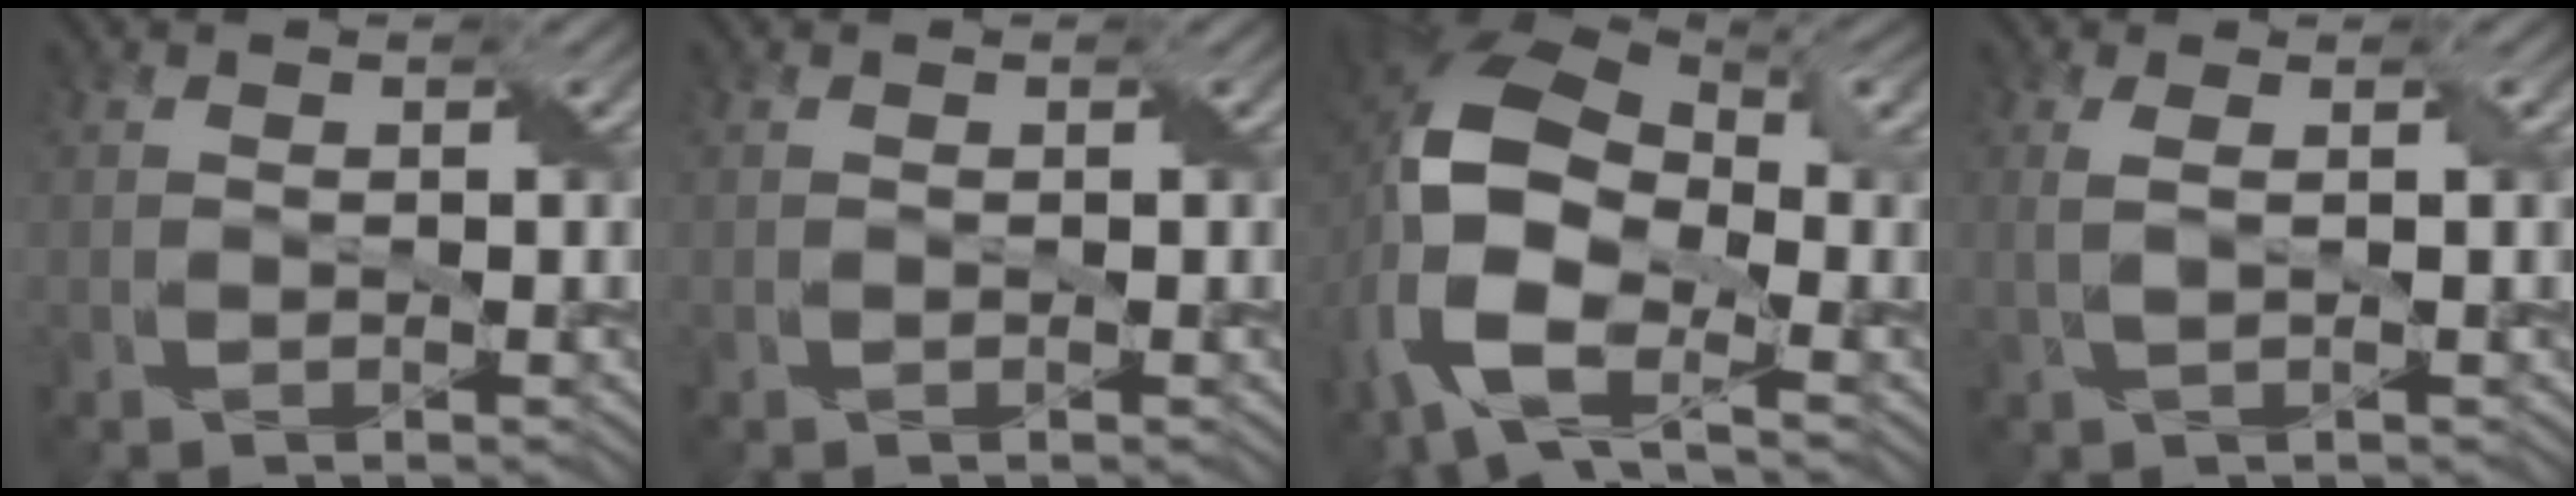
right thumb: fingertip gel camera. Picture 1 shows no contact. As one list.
[{"total": 0.0}, {"total": 15.0, "force": [-3.4, 9.0, 11.6], "torque": [-0.250, -0.021, -0.062]}, {"total": 1.9, "force": [0.5, 0.5, 1.8], "torque": [-0.033, 0.008, 0.006]}]